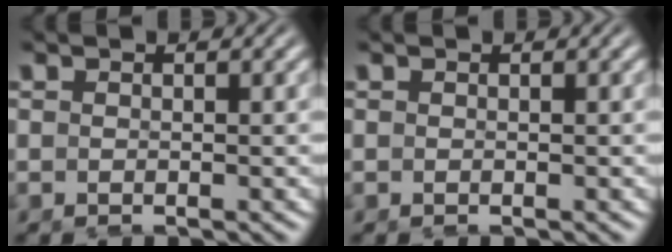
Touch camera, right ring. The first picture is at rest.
{"total": 0.0}